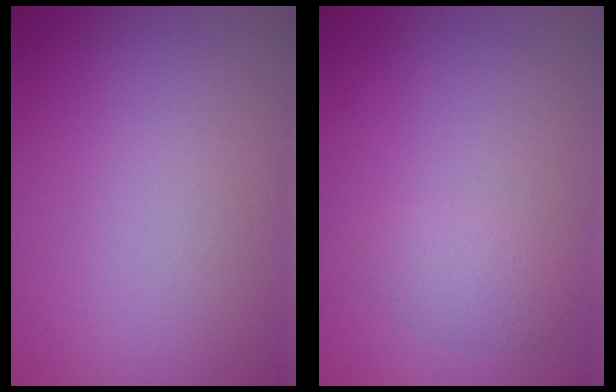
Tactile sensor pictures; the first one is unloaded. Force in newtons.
{"total": 1.5, "press": 1.5, "slide": 0.0}